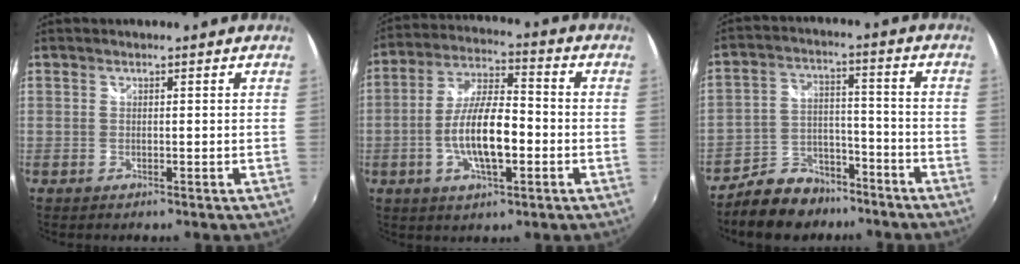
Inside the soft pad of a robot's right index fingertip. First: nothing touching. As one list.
[{"total": 12.1, "force": [-3.0, 4.0, 11.0], "torque": [-0.219, 0.002, -0.053]}, {"total": 11.6, "force": [-8.8, 6.6, 3.7], "torque": [-0.090, 0.023, -0.133]}]